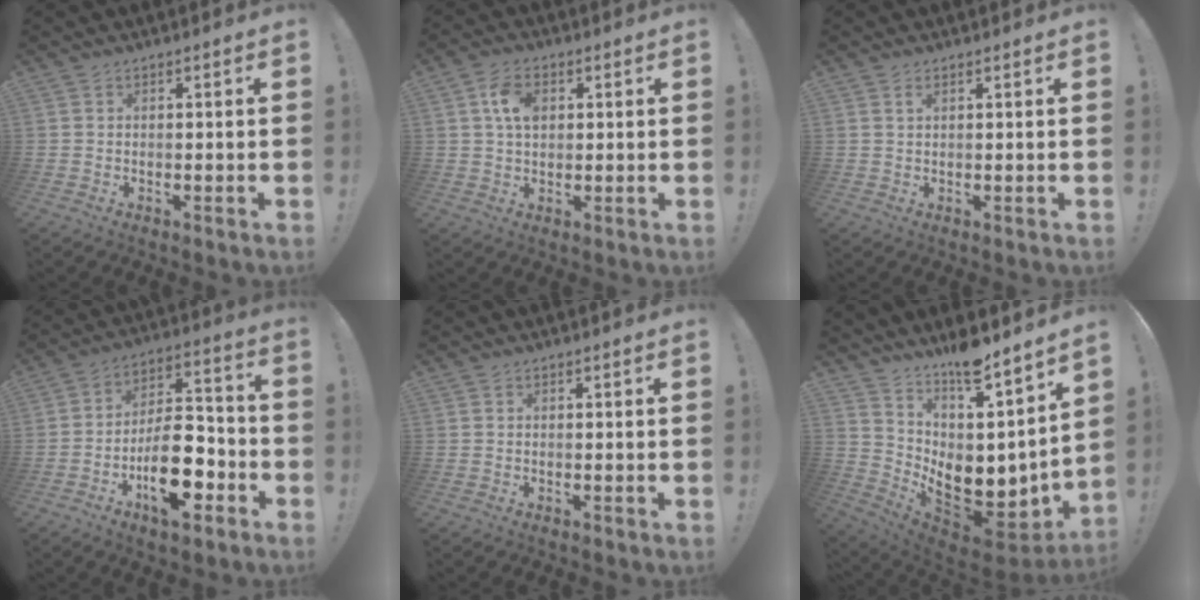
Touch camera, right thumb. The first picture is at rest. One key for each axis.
{"total": 7.6, "fx": 1.9, "fy": 5.1, "fz": 5.3, "tx": -0.084, "ty": 0.007, "tz": 0.036}
{"total": 1.3, "fx": 0.8, "fy": 0.6, "fz": 0.9, "tx": -0.016, "ty": 0.000, "tz": 0.013}
{"total": 18.6, "fx": -8.0, "fy": 9.2, "fz": 14.0, "tx": -0.226, "ty": 0.060, "tz": -0.121}
{"total": 0.0}
{"total": 11.7, "fx": 4.8, "fy": 6.6, "fz": 8.3, "tx": -0.115, "ty": -0.076, "tz": 0.097}